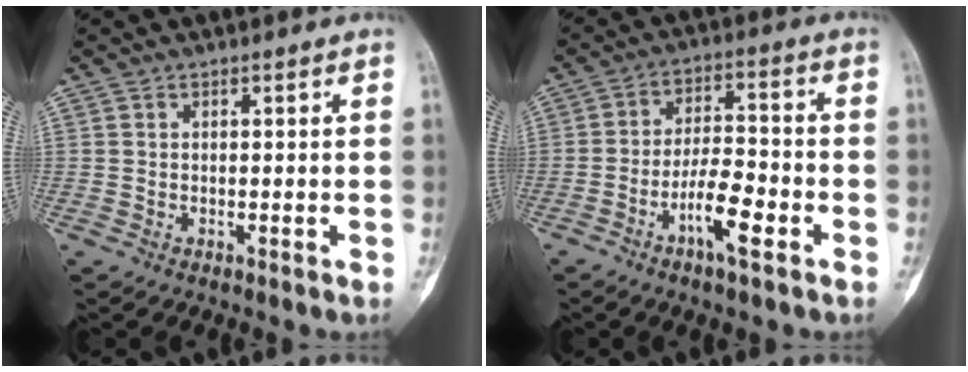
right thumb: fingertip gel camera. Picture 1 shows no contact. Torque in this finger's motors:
{"motor_torque": [0.18, 0.41, 0.15, 0.31, -0.01]}